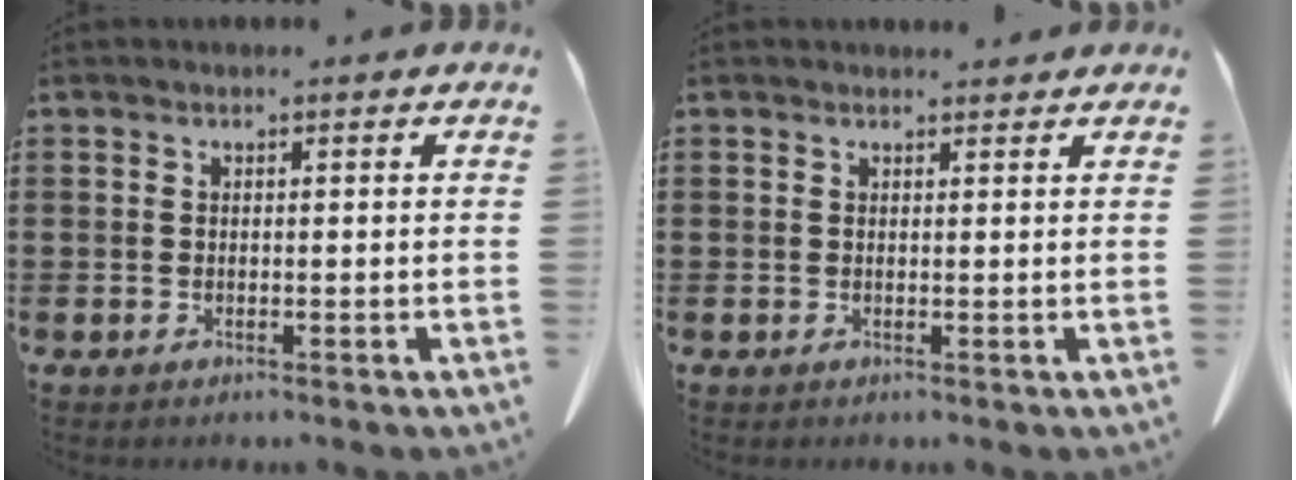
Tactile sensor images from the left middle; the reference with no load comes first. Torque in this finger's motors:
{"motor_torque": [-0.32, 0.14, -0.23, -0.04]}